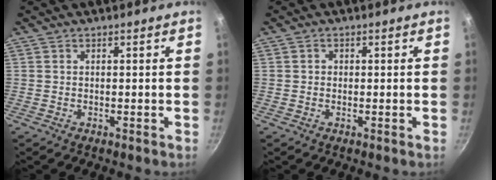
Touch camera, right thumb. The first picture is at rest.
{"total": 0.8, "force": [0.0, 0.8, 0.2], "torque": [-0.001, 0.004, 0.000]}